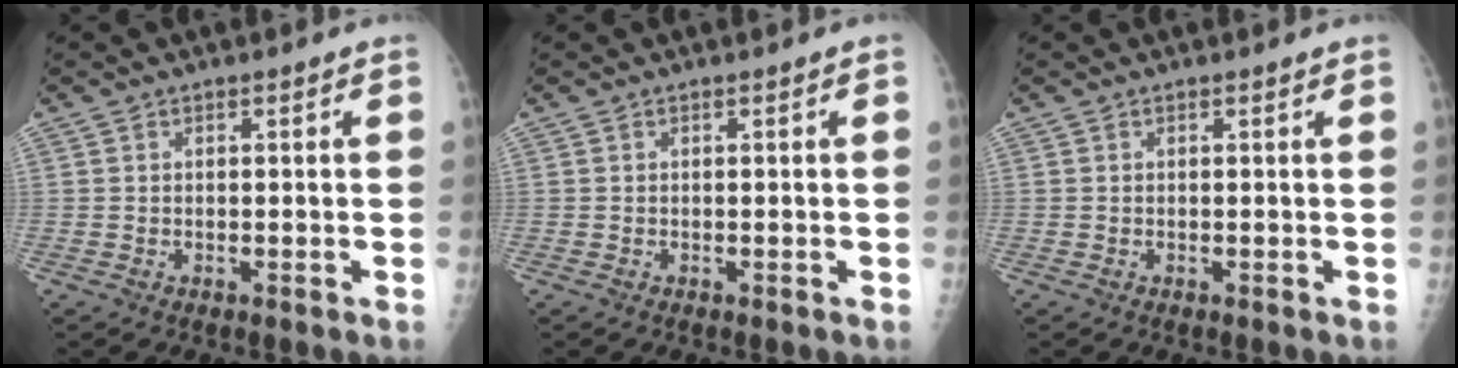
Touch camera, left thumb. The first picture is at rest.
{"total": 0.0}
{"total": 0.0}